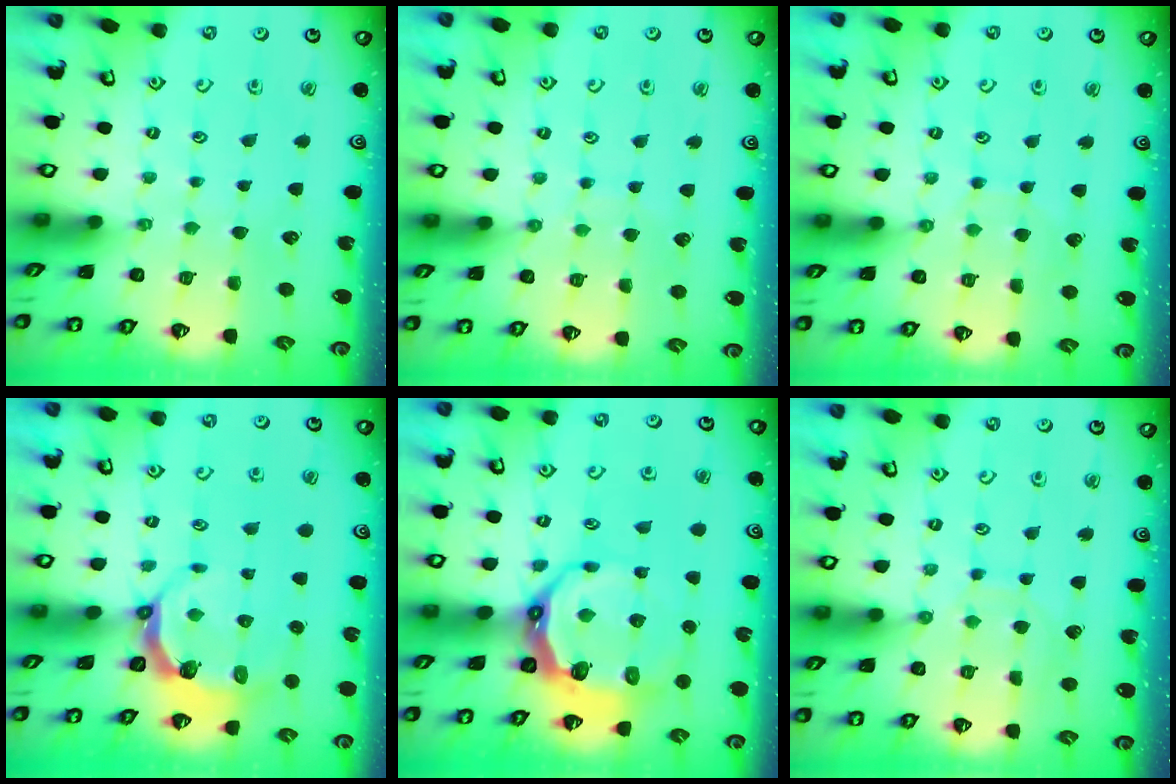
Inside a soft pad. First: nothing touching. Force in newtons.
{"total": 5.6, "press": 5.6, "slide": 0.6}
{"total": 2.6, "press": 2.6, "slide": 0.3}
{"total": 5.0, "press": 4.0, "slide": 3.0}
{"total": 10.7, "press": 9.7, "slide": 4.5}
{"total": 6.0, "press": 6.0, "slide": 0.5}